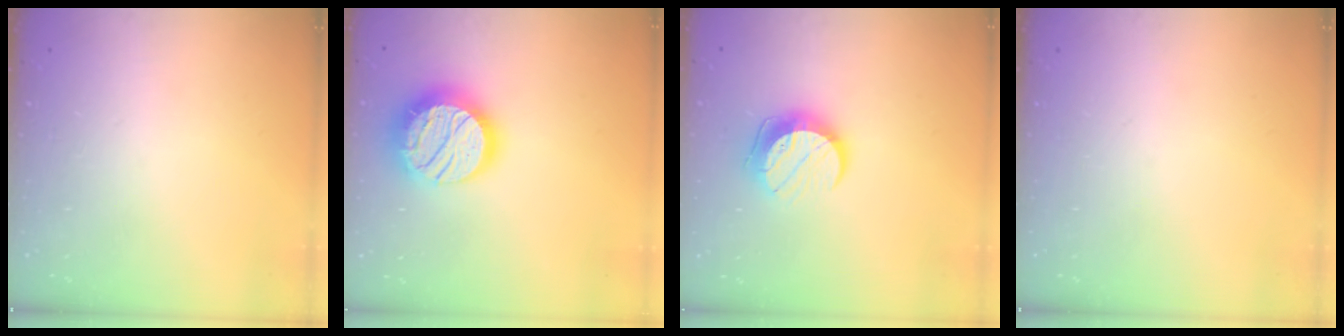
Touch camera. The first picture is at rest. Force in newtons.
{"total": 21.0, "press": 20.9, "slide": 1.4}
{"total": 10.3, "press": 10.2, "slide": 0.4}
{"total": 0.0}